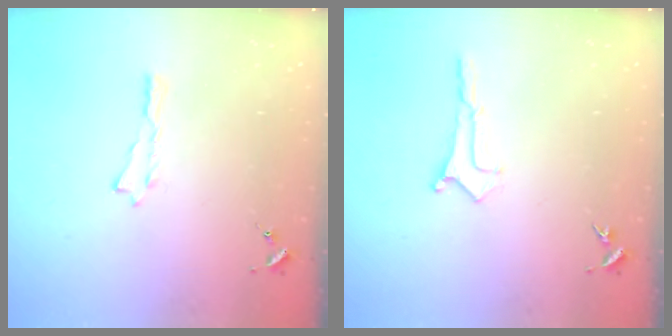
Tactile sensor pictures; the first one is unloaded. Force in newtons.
{"total": 0.0}